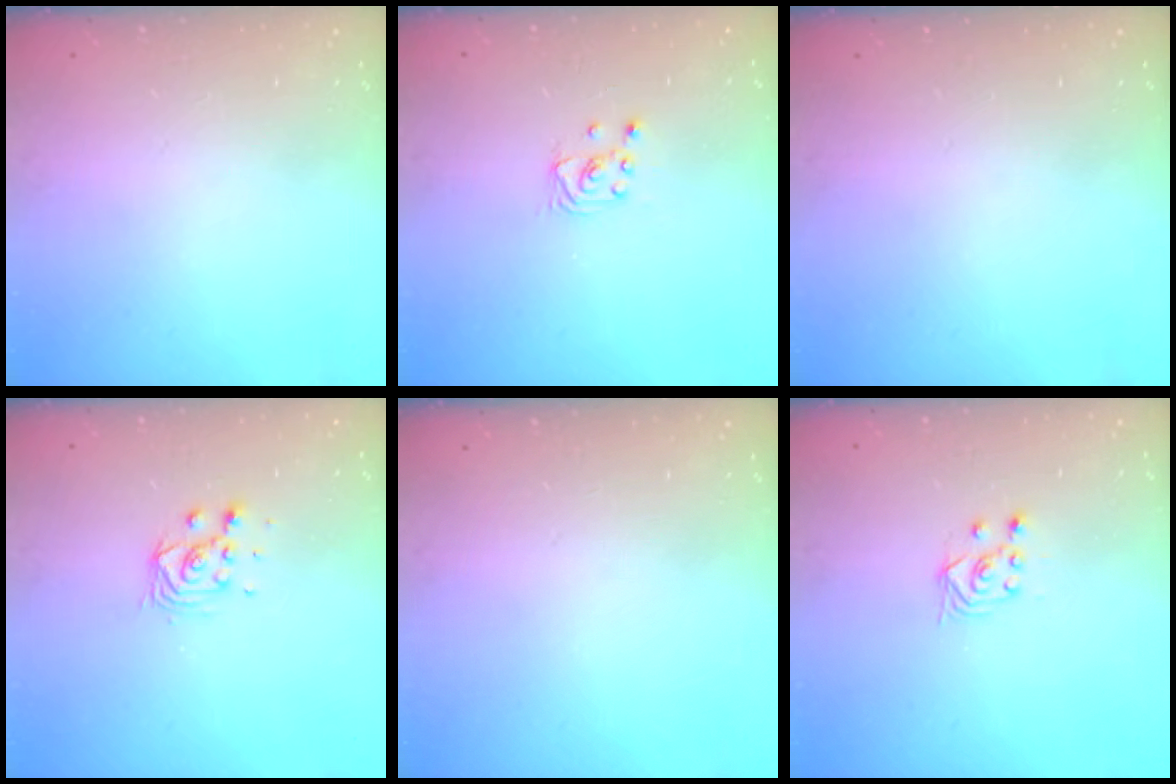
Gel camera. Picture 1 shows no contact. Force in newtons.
{"total": 1.7, "press": 1.6, "slide": 0.1}
{"total": 0.0}
{"total": 4.9, "press": 4.9, "slide": 0.4}
{"total": 0.0}
{"total": 2.9, "press": 2.5, "slide": 1.4}